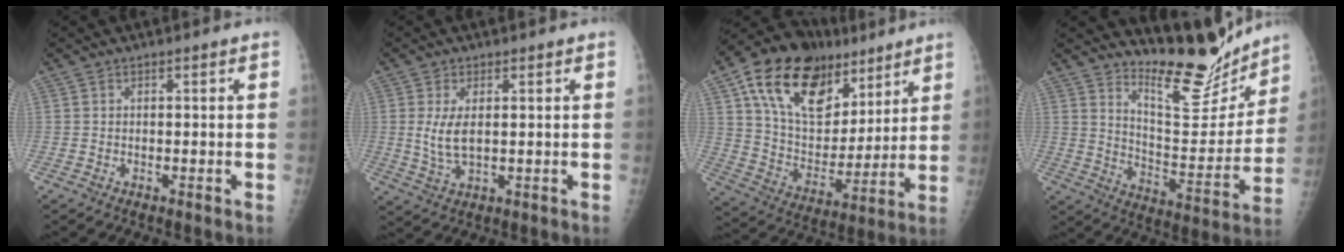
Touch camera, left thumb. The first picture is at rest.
{"total": 5.3, "force": [0.7, 2.5, 4.6], "torque": [-0.096, -0.011, 0.019]}
{"total": 23.9, "force": [12.9, 14.4, 14.0], "torque": [-0.209, -0.028, 0.227]}
{"total": 16.5, "force": [14.7, 4.0, 6.2], "torque": [-0.055, -0.128, 0.232]}